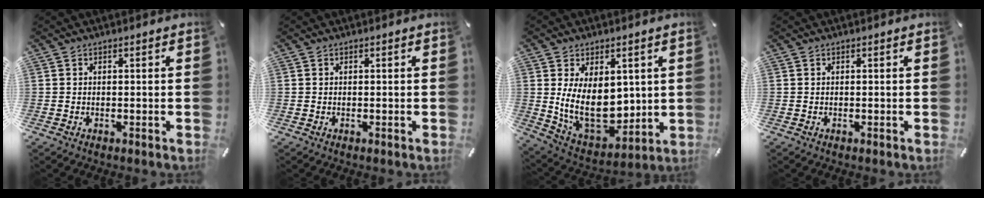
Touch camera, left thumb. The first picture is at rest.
{"total": 0.0}
{"total": 16.6, "force": [2.3, 11.5, 11.8], "torque": [-0.227, -0.038, 0.048]}
{"total": 0.0}